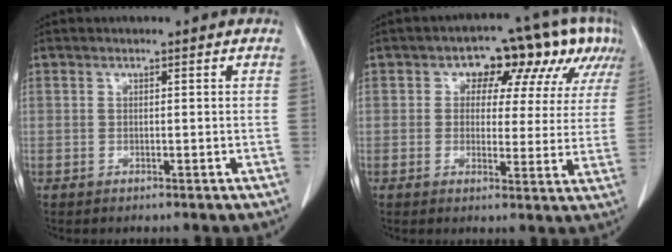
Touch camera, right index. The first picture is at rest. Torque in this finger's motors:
{"motor_torque": [0.57, 0.49, 0.10, 0.02]}